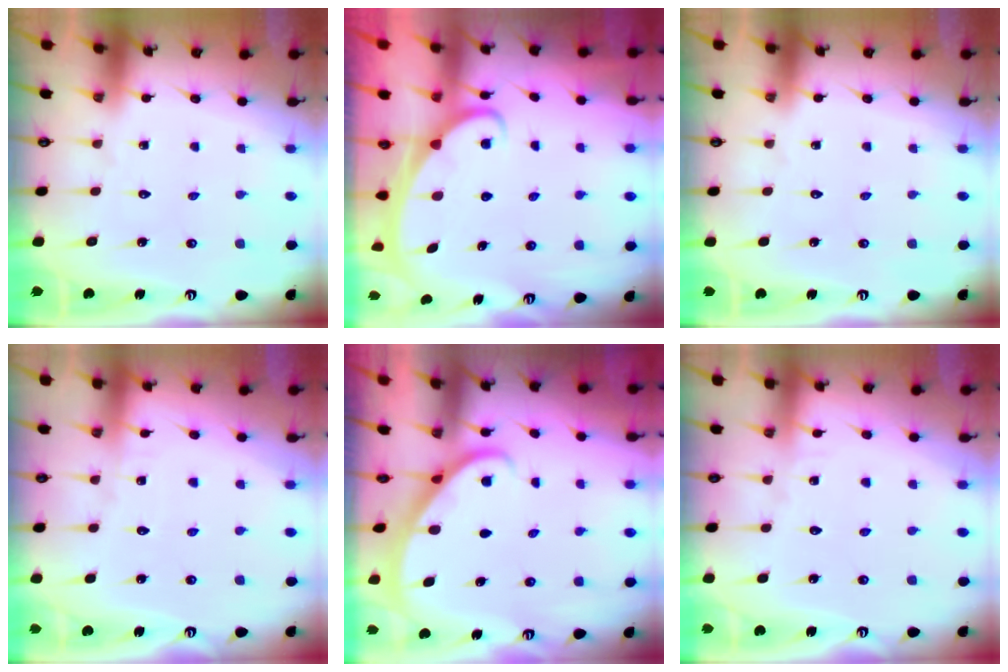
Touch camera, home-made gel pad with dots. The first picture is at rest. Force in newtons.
{"total": 2.4, "press": 2.3, "slide": 0.3}
{"total": 0.0}
{"total": 1.8, "press": 1.8, "slide": 0.2}
{"total": 2.3, "press": 2.3, "slide": 0.1}
{"total": 4.0, "press": 4.0, "slide": 0.4}